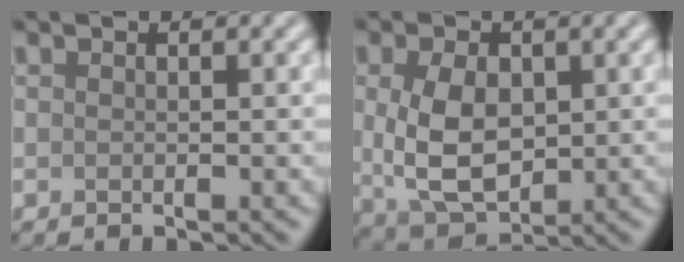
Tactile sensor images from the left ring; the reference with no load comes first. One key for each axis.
{"total": 6.4, "fx": 0.3, "fy": 4.1, "fz": 4.9, "tx": -0.104, "ty": -0.005, "tz": 0.012}